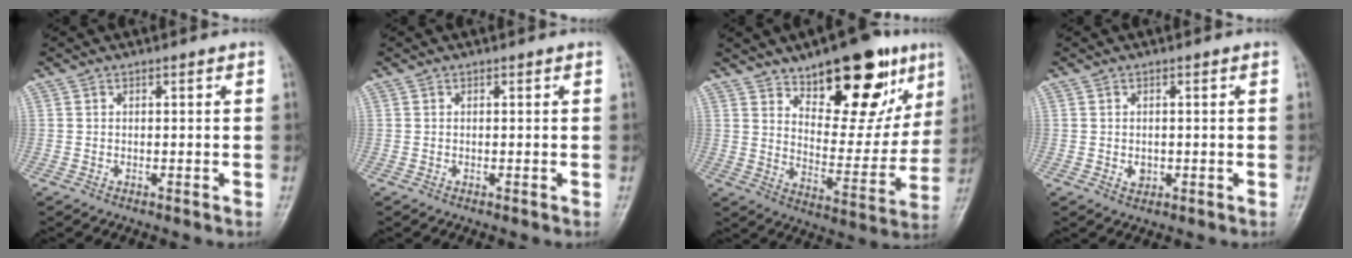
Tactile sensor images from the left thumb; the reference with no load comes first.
{"total": 0.0}
{"total": 20.5, "force": [11.9, 9.4, 13.8], "torque": [-0.137, -0.061, 0.185]}
{"total": 1.8, "force": [-0.2, 1.4, 1.0], "torque": [-0.009, 0.000, 0.001]}